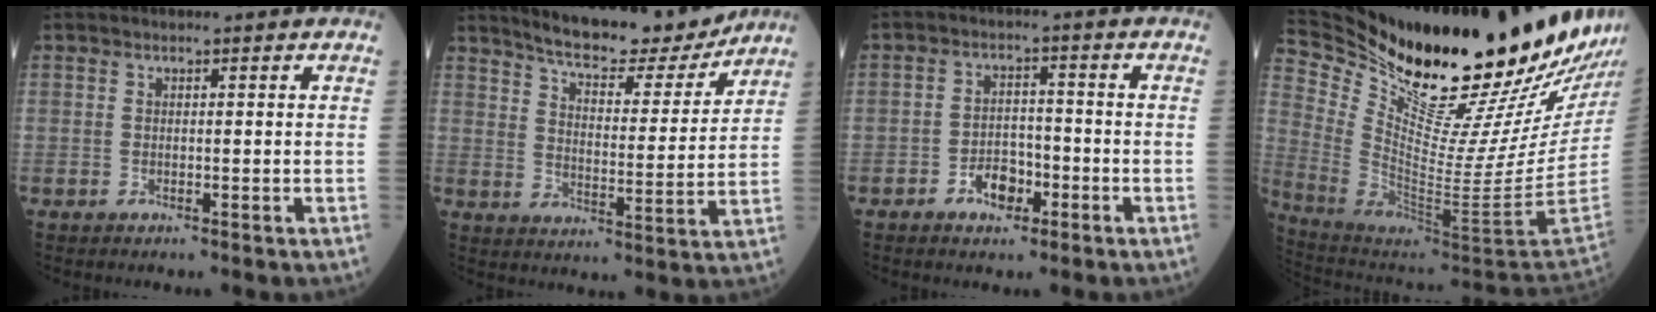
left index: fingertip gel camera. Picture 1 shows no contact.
{"total": 13.8, "force": [12.7, 2.0, 5.1], "torque": [-0.082, -0.011, 0.186]}
{"total": 4.3, "force": [-2.4, 2.6, 2.5], "torque": [-0.044, 0.009, -0.041]}
{"total": 28.9, "force": [24.4, -0.5, 15.5], "torque": [-0.268, -0.119, 0.376]}